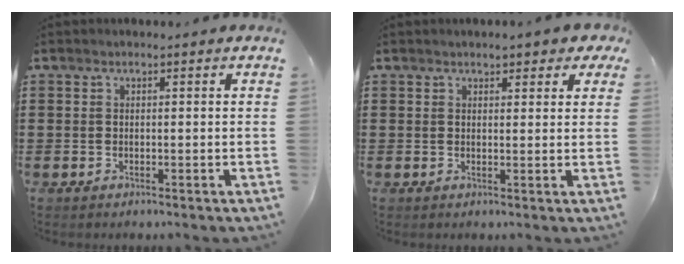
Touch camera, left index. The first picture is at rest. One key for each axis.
{"total": 2.1, "fx": 1.8, "fy": 0.7, "fz": 0.8, "tx": -0.014, "ty": 0.005, "tz": 0.032}